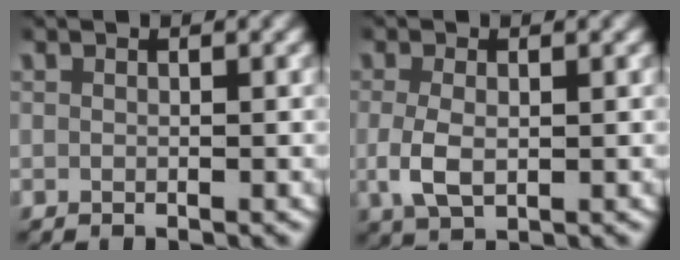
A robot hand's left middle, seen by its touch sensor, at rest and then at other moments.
{"total": 3.3, "force": [-0.4, 1.9, 2.7], "torque": [-0.072, -0.010, 0.001]}